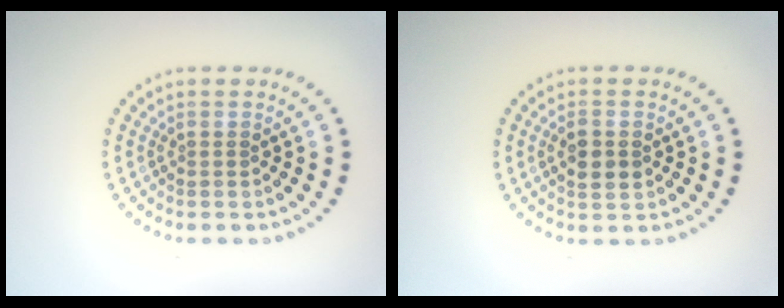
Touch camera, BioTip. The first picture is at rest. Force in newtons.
{"total": 2.1, "press": 2.1, "slide": 0.2}